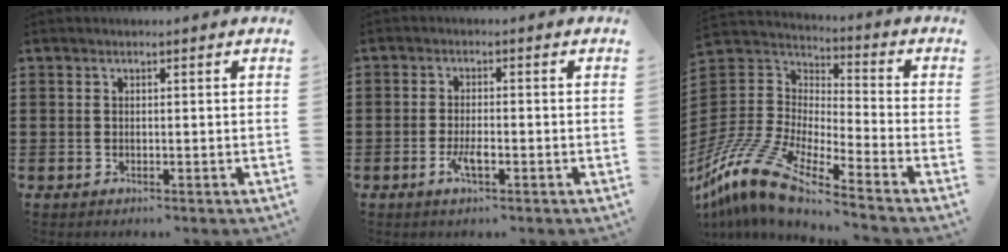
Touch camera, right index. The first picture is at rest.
{"total": 3.0, "force": [-1.4, 0.9, 2.6], "torque": [-0.056, -0.002, -0.029]}
{"total": 12.2, "force": [-10.4, 2.3, 6.1], "torque": [-0.168, 0.004, -0.217]}